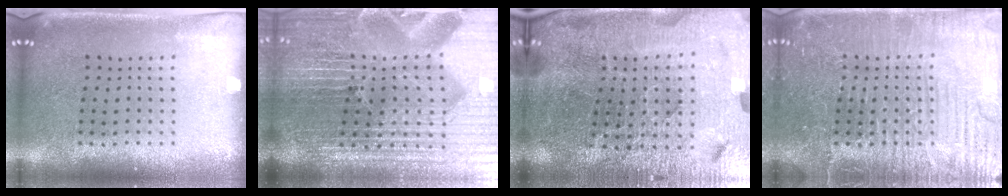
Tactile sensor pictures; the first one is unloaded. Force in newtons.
{"total": 7.3, "press": 6.3, "slide": 3.5}
{"total": 5.6, "press": 5.2, "slide": 2.1}
{"total": 4.5, "press": 4.5, "slide": 0.5}